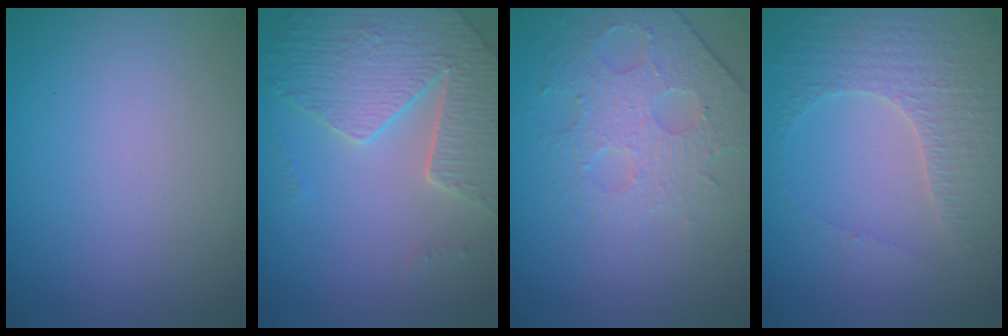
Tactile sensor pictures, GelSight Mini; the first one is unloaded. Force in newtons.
{"total": 5.1, "press": 4.7, "slide": 2.1}
{"total": 4.5, "press": 3.3, "slide": 3.0}
{"total": 3.3, "press": 3.2, "slide": 0.9}